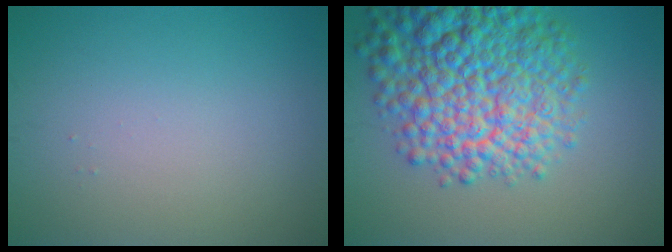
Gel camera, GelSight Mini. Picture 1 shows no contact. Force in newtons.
{"total": 11.7, "press": 11.7, "slide": 0.6}